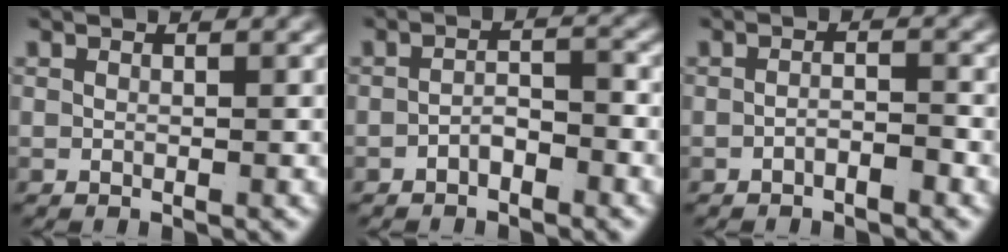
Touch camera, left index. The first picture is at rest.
{"total": 2.0, "force": [-1.5, 0.7, 1.1], "torque": [-0.011, -0.006, -0.026]}
{"total": 1.5, "force": [-1.3, 0.2, 0.7], "torque": [-0.006, -0.001, -0.025]}